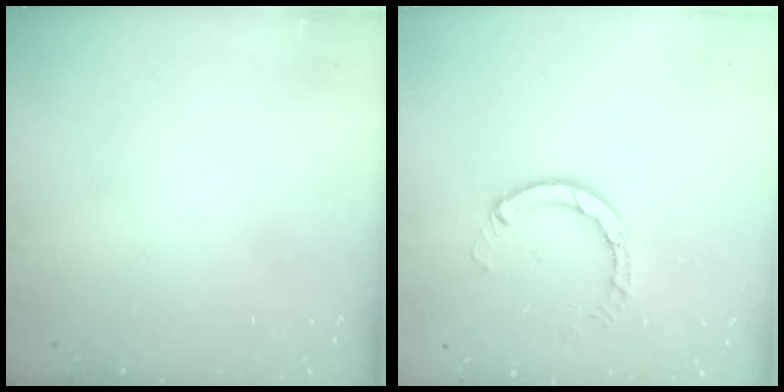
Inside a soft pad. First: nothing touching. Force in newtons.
{"total": 4.5, "press": 4.5, "slide": 0.3}